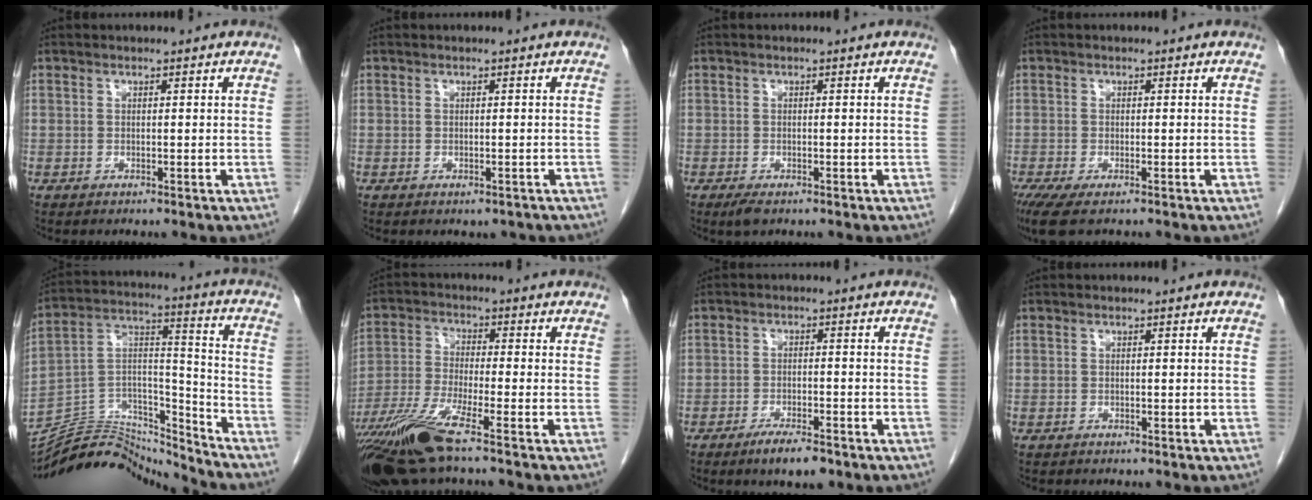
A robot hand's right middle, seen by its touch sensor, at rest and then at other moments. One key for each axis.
{"total": 1.2, "fx": -0.8, "fy": 0.7, "fz": 0.3, "tx": -0.002, "ty": 0.000, "tz": -0.008}
{"total": 1.9, "fx": -1.2, "fy": 0.7, "fz": 1.3, "tx": -0.028, "ty": -0.005, "tz": -0.018}
{"total": 5.0, "fx": -3.5, "fy": 1.2, "fz": 3.4, "tx": -0.062, "ty": -0.016, "tz": -0.058}
{"total": 17.8, "fx": -17.5, "fy": 2.8, "fz": 2.0, "tx": -0.036, "ty": 0.051, "tz": -0.297}
{"total": 10.2, "fx": -6.7, "fy": 0.0, "fz": 7.7, "tx": -0.164, "ty": -0.027, "tz": -0.128}
{"total": 4.7, "fx": -3.3, "fy": 1.2, "fz": 3.1, "tx": -0.055, "ty": -0.003, "tz": -0.053}
{"total": 0.0}